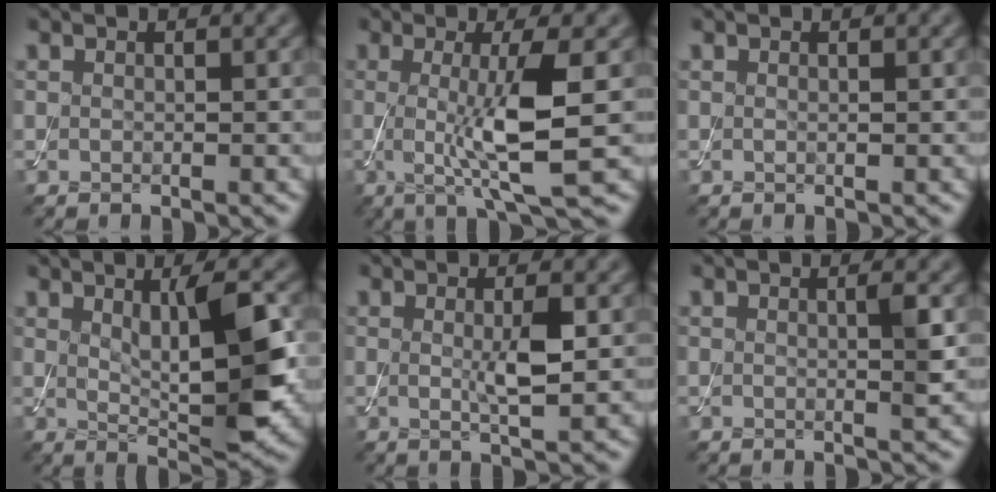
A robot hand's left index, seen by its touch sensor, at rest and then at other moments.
{"total": 6.5, "force": [-0.1, 1.1, 6.4], "torque": [-0.113, -0.010, -0.003]}
{"total": 0.0}
{"total": 6.7, "force": [1.1, 1.5, 6.4], "torque": [-0.097, -0.004, 0.023]}
{"total": 2.9, "force": [0.1, 0.4, 2.9], "torque": [-0.055, -0.005, 0.002]}
{"total": 1.7, "force": [0.1, 0.2, 1.7], "torque": [-0.027, -0.001, -0.001]}